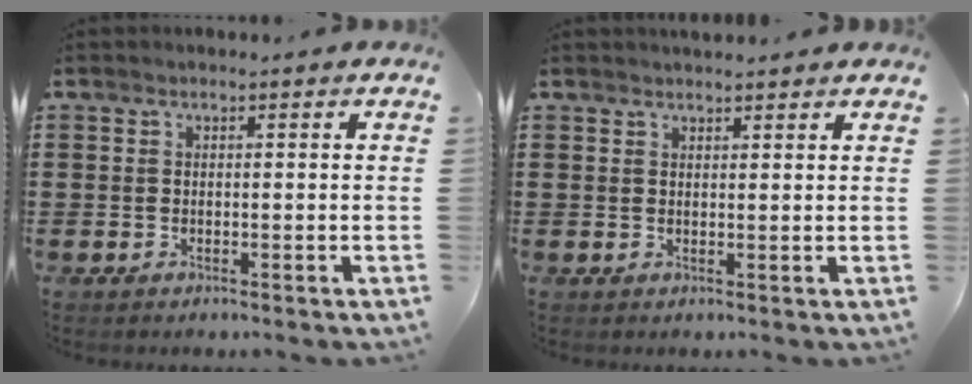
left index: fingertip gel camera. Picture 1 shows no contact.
{"total": 1.4, "force": [1.4, 0.2, 0.1], "torque": [-0.005, 0.002, 0.026]}